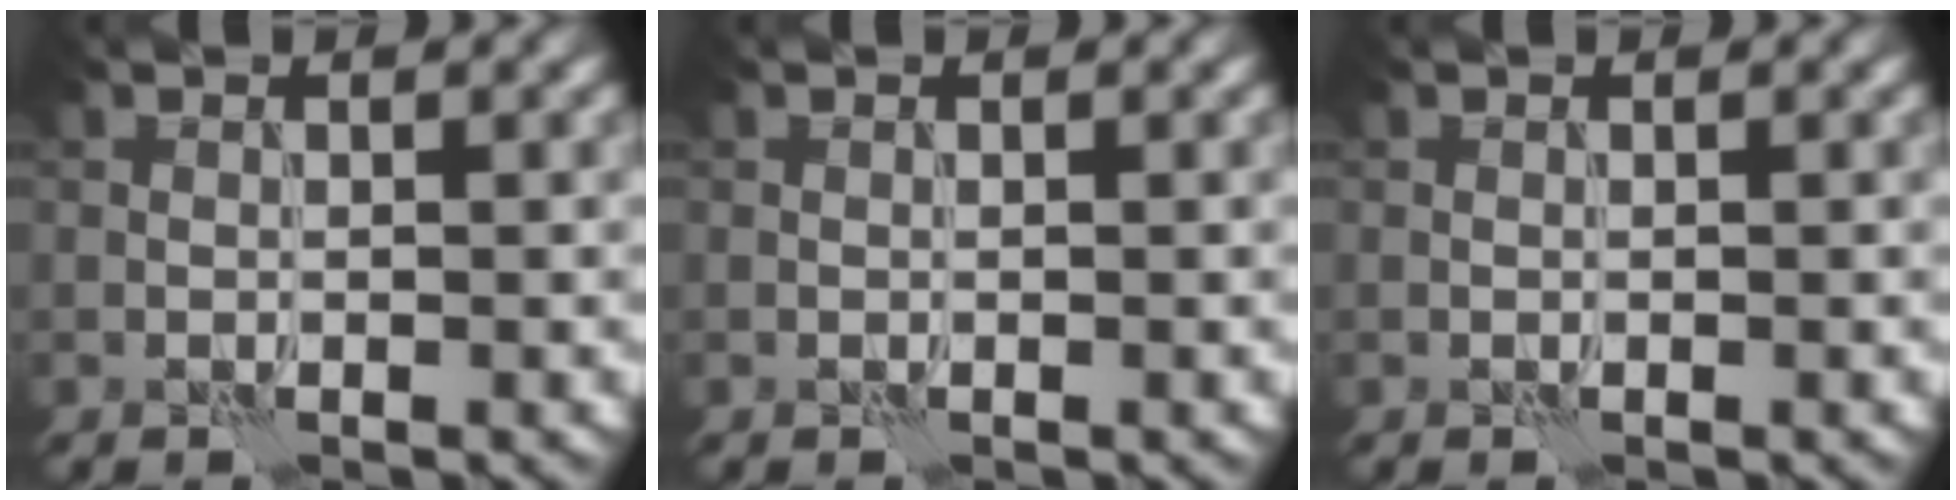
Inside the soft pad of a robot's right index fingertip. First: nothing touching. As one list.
[{"total": 0.0}, {"total": 0.0}]